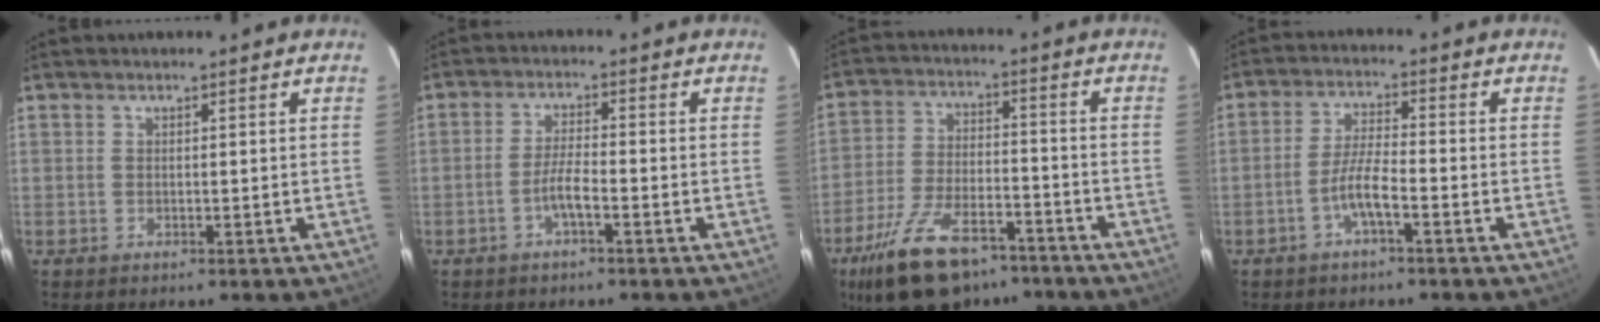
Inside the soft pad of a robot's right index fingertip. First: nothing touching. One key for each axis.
{"total": 3.8, "fx": -2.0, "fy": 0.5, "fz": 3.1, "tx": -0.068, "ty": 0.005, "tz": -0.040}
{"total": 17.7, "fx": -12.5, "fy": 8.0, "fz": 9.7, "tx": -0.203, "ty": -0.017, "tz": -0.207}
{"total": 5.0, "fx": -2.7, "fy": 0.6, "fz": 4.2, "tx": -0.089, "ty": 0.007, "tz": -0.052}